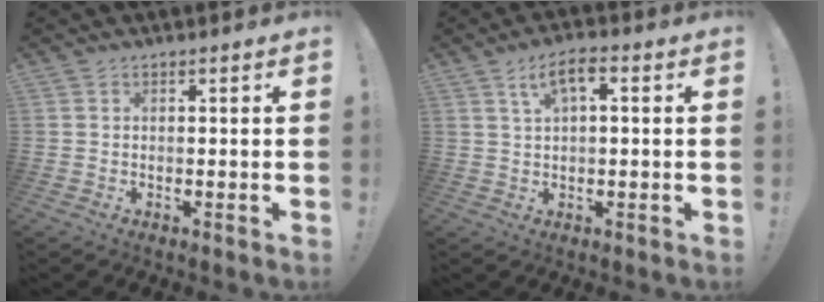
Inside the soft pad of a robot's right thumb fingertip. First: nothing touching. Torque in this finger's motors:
{"motor_torque": [0.81, 0.81, 0.04, 0.04, 0.00]}